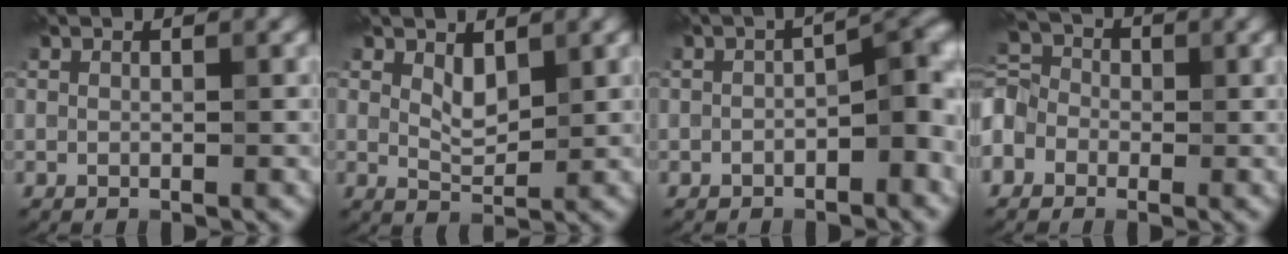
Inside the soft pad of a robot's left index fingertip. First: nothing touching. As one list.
[{"total": 2.1, "force": [1.0, 1.1, 1.4], "torque": [-0.027, -0.006, 0.023]}, {"total": 4.7, "force": [-1.4, 2.1, 4.0], "torque": [-0.040, 0.015, -0.025]}, {"total": 5.8, "force": [-2.3, 4.6, 2.6], "torque": [-0.062, 0.005, -0.053]}]